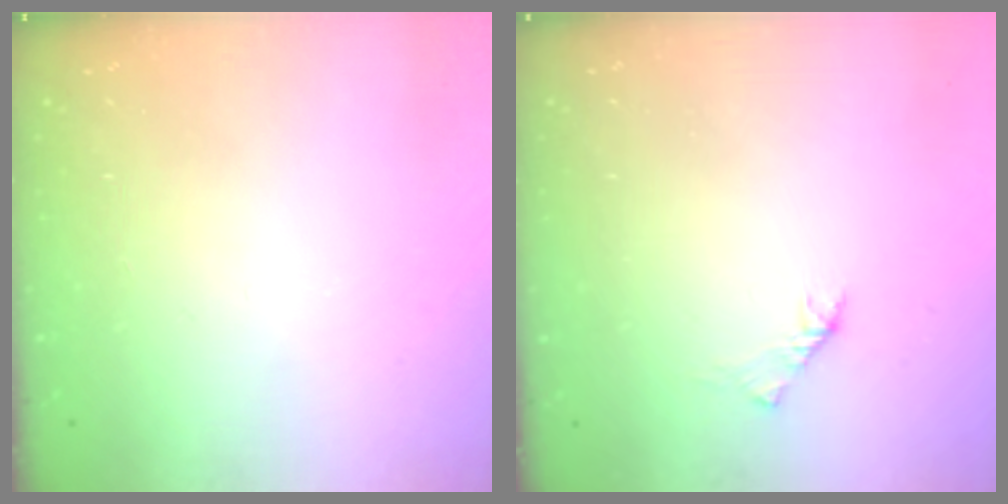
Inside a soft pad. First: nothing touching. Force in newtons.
{"total": 1.6, "press": 1.4, "slide": 0.6}